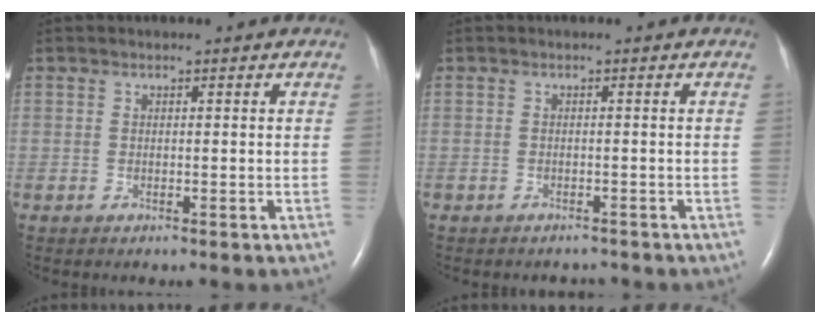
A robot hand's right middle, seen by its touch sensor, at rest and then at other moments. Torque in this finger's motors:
{"motor_torque": [-0.32, 0.09, 0.00, 0.00]}